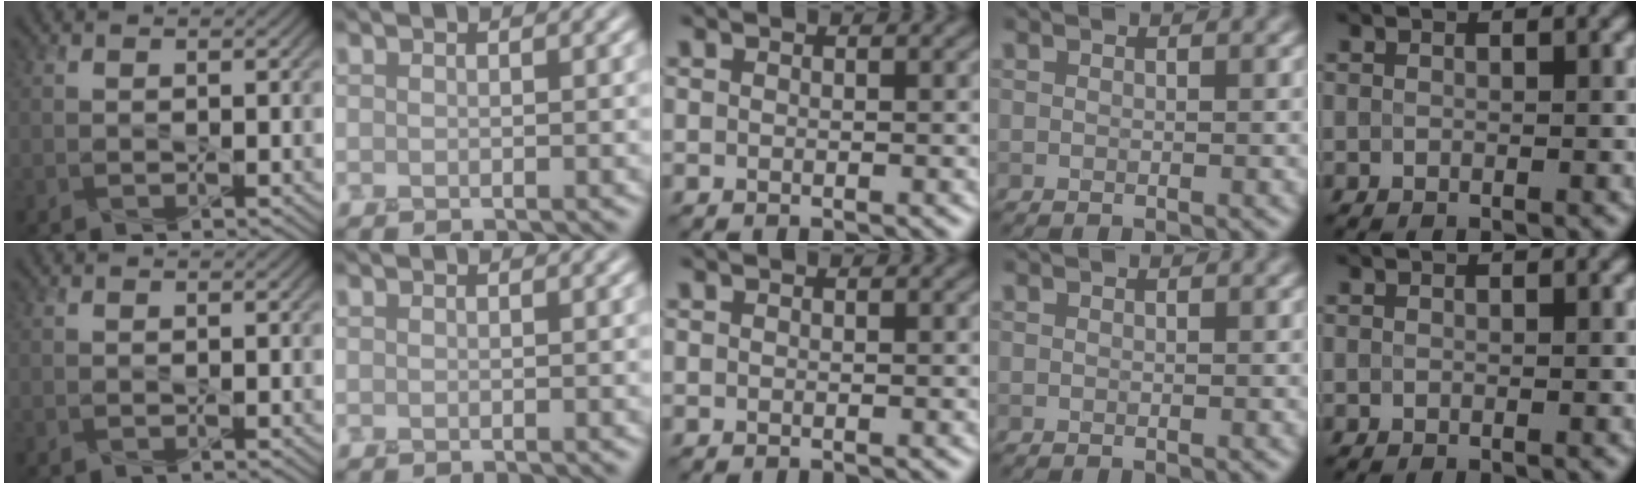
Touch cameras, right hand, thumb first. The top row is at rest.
{}